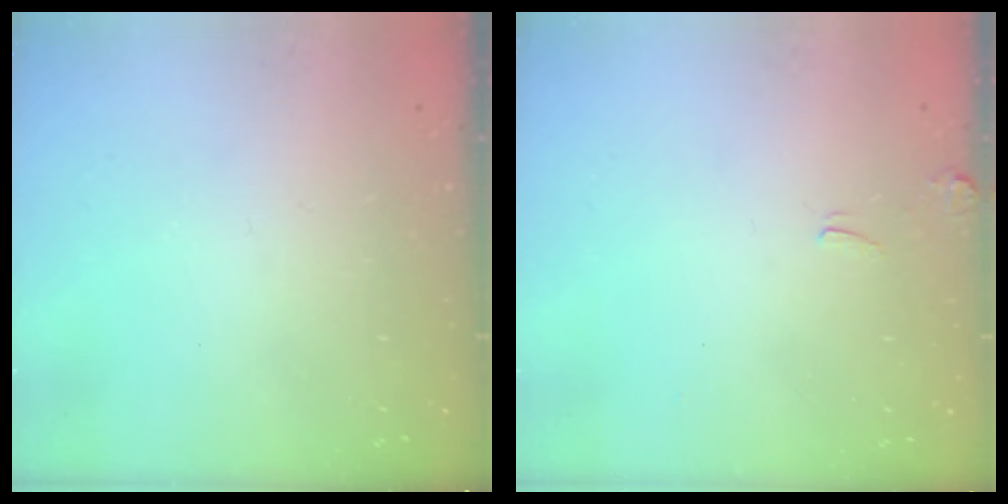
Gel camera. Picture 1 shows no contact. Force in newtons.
{"total": 2.6, "press": 2.5, "slide": 0.2}